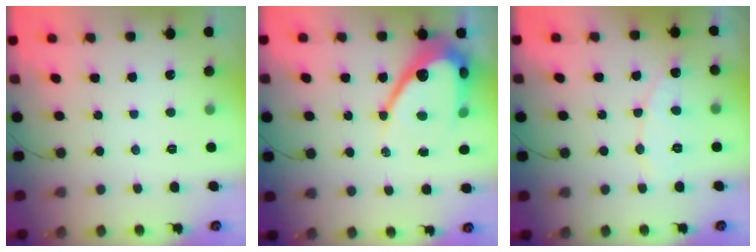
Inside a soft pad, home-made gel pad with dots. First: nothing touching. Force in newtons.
{"total": 13.6, "press": 13.5, "slide": 1.1}
{"total": 6.6, "press": 6.6, "slide": 0.5}